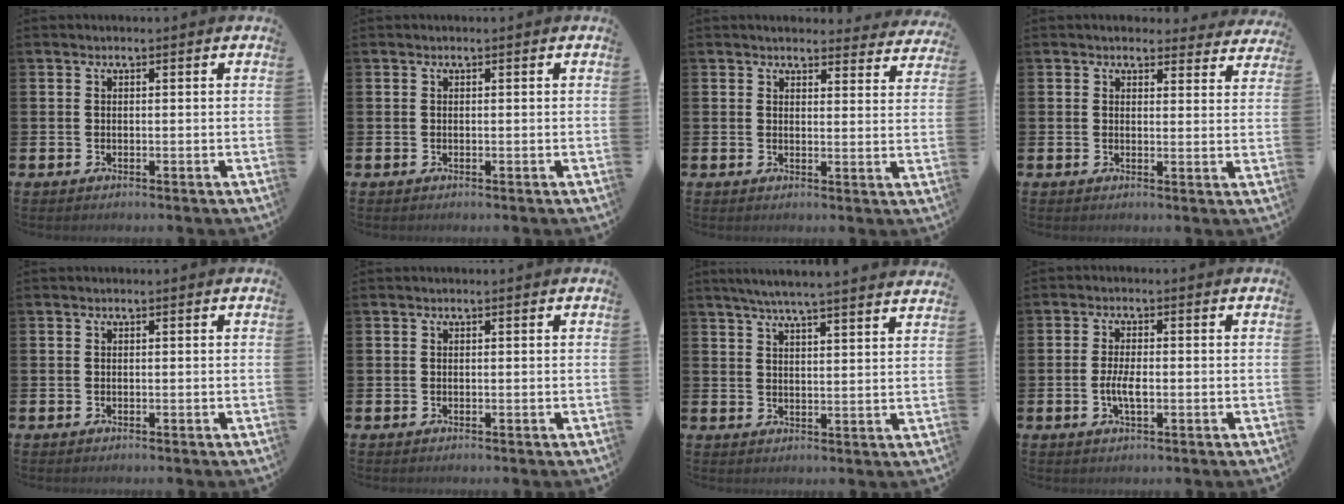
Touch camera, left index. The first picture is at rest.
{"total": 0.0}
{"total": 3.5, "force": [3.4, 0.7, 0.0], "torque": [0.002, -0.021, 0.059]}
{"total": 3.3, "force": [3.1, 1.0, -0.1], "torque": [0.003, -0.018, 0.055]}
{"total": 0.0}
{"total": 0.0}
{"total": 5.4, "force": [5.2, -0.6, 1.4], "torque": [-0.039, -0.026, 0.090]}
{"total": 3.2, "force": [-0.6, 1.2, 2.9], "torque": [-0.057, -0.001, -0.015]}